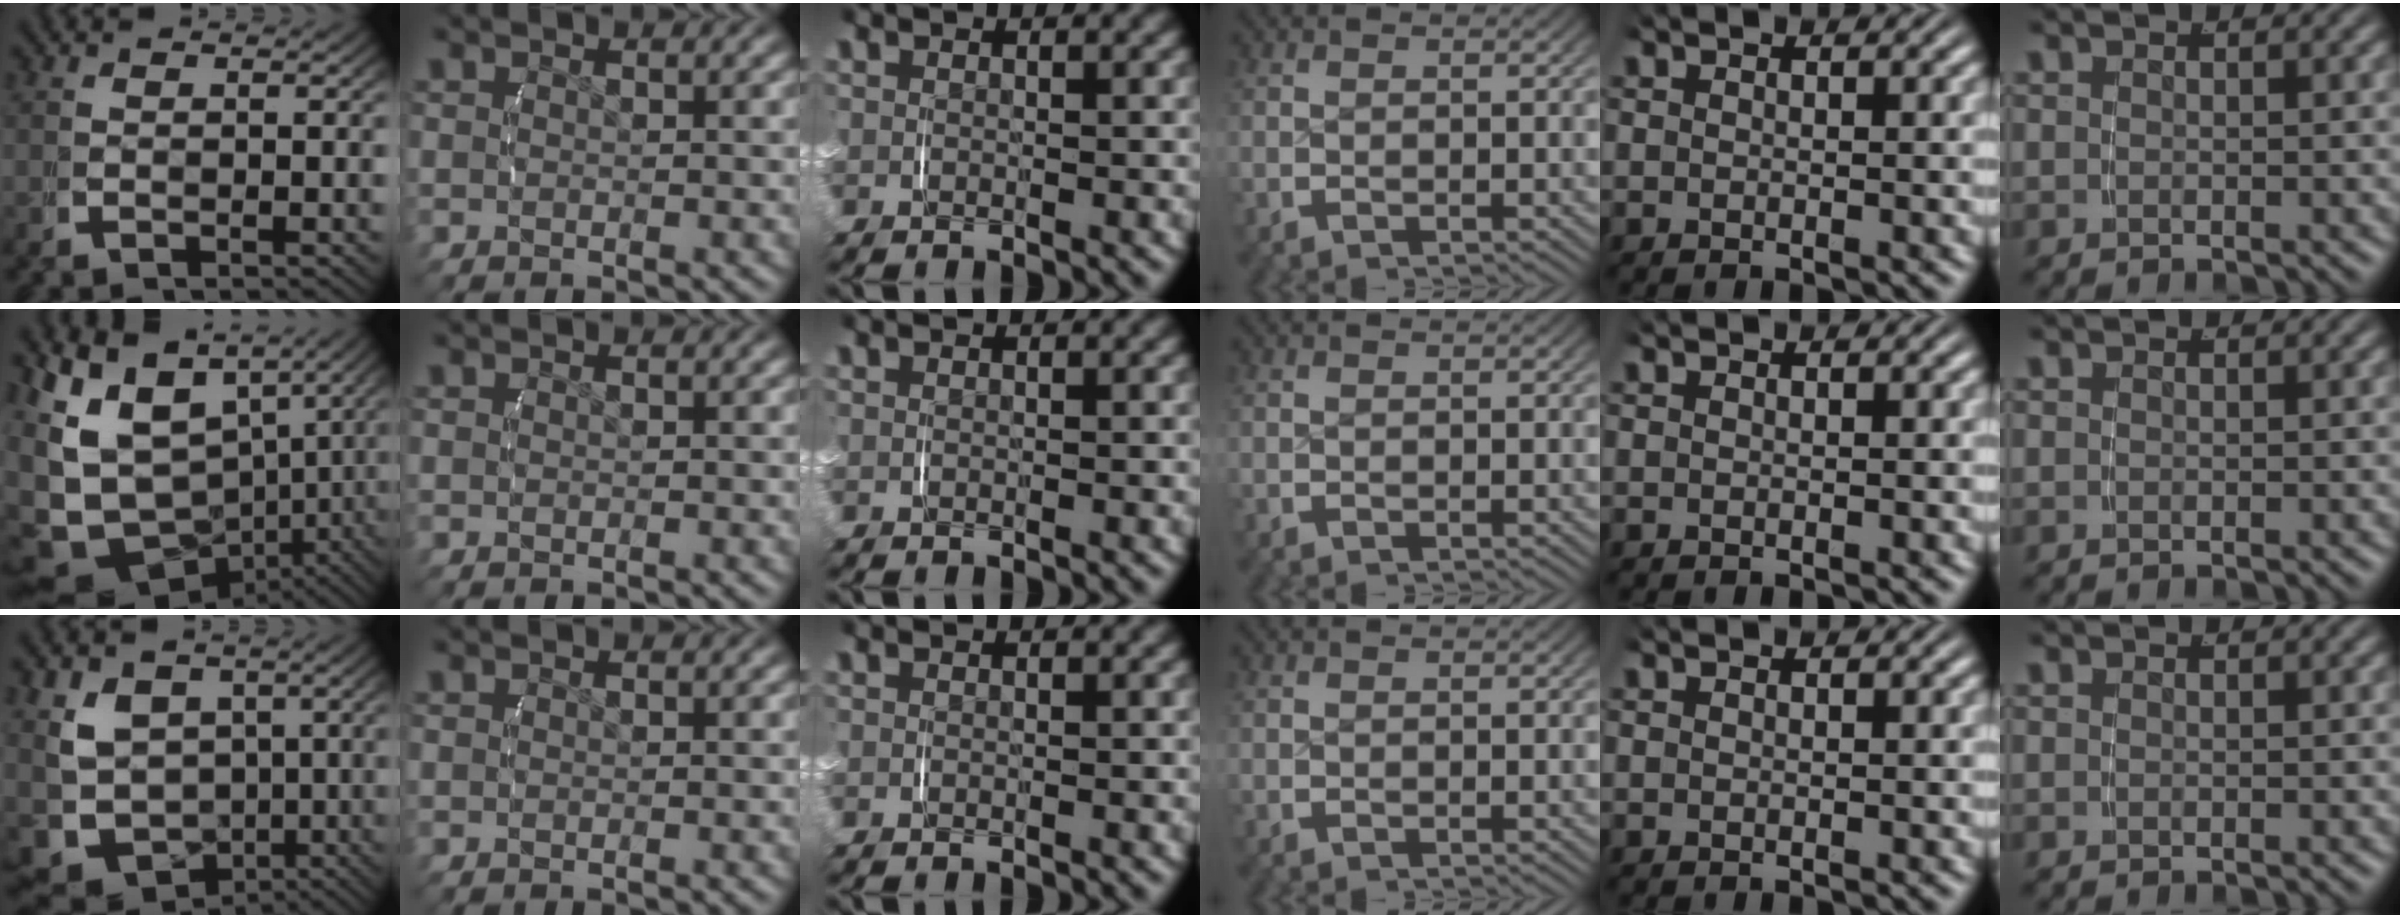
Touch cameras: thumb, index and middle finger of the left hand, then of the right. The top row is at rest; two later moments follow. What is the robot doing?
{"motion": "lift_and_place", "object": "backpack"}